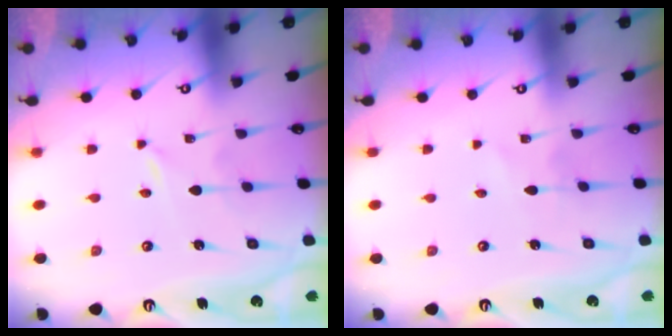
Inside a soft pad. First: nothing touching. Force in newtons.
{"total": 1.8, "press": 1.7, "slide": 0.2}